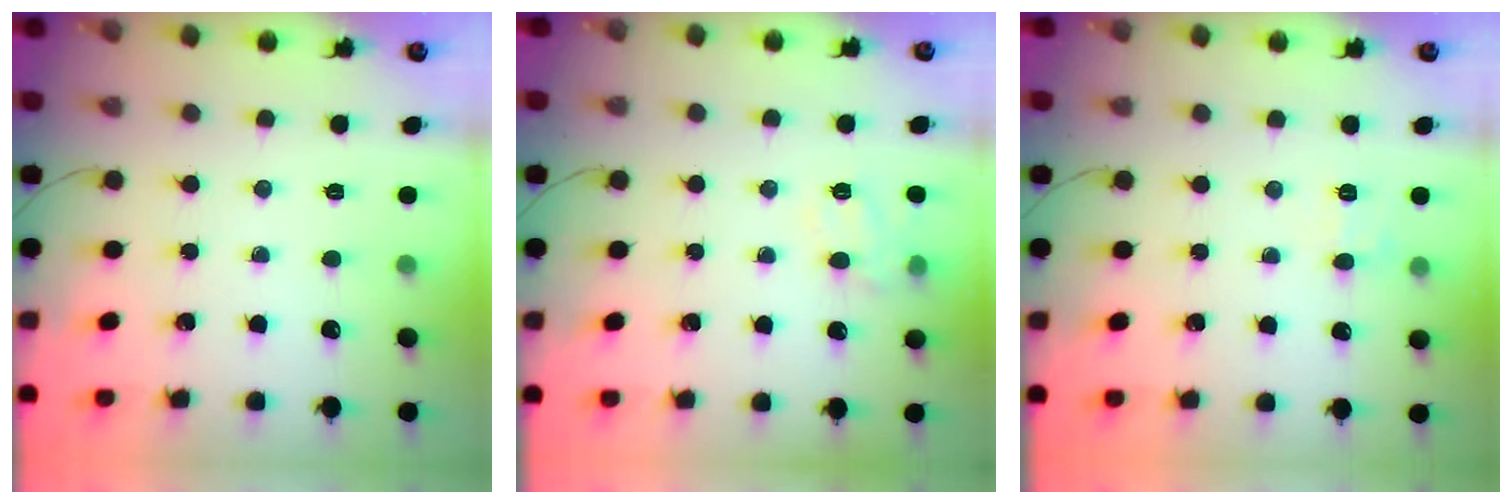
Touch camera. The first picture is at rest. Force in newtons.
{"total": 9.8, "press": 9.7, "slide": 1.2}
{"total": 6.1, "press": 5.9, "slide": 1.7}